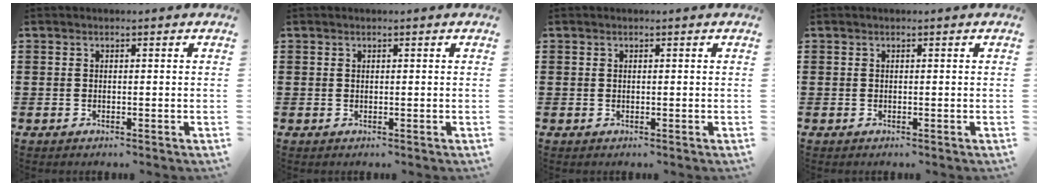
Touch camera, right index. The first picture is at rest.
{"total": 0.0}
{"total": 0.0}
{"total": 0.0}